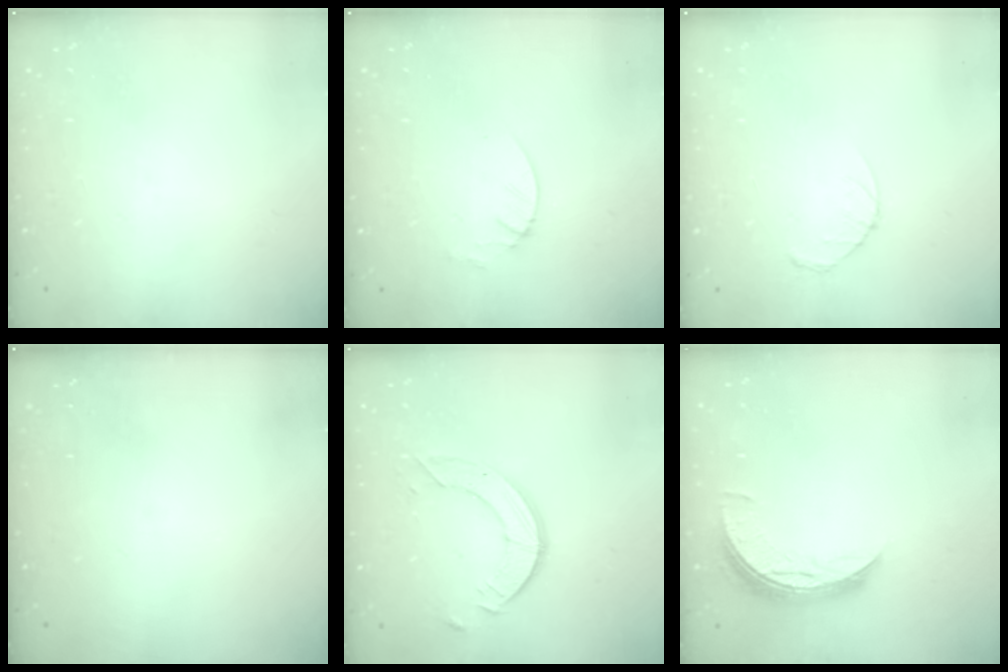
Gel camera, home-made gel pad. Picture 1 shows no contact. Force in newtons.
{"total": 1.9, "press": 1.9, "slide": 0.2}
{"total": 3.2, "press": 3.2, "slide": 0.5}
{"total": 0.0}
{"total": 6.9, "press": 6.9, "slide": 0.6}
{"total": 7.9, "press": 7.9, "slide": 0.4}